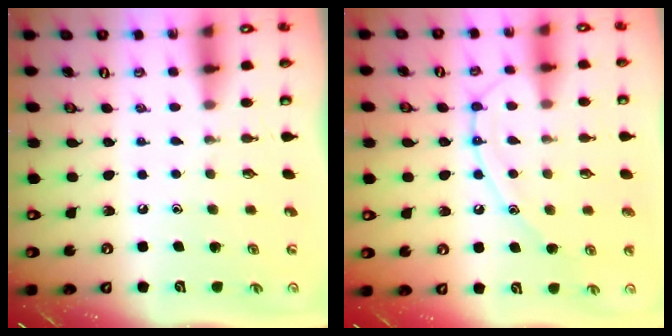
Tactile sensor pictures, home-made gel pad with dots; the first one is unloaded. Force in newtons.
{"total": 12.1, "press": 12.1, "slide": 1.0}